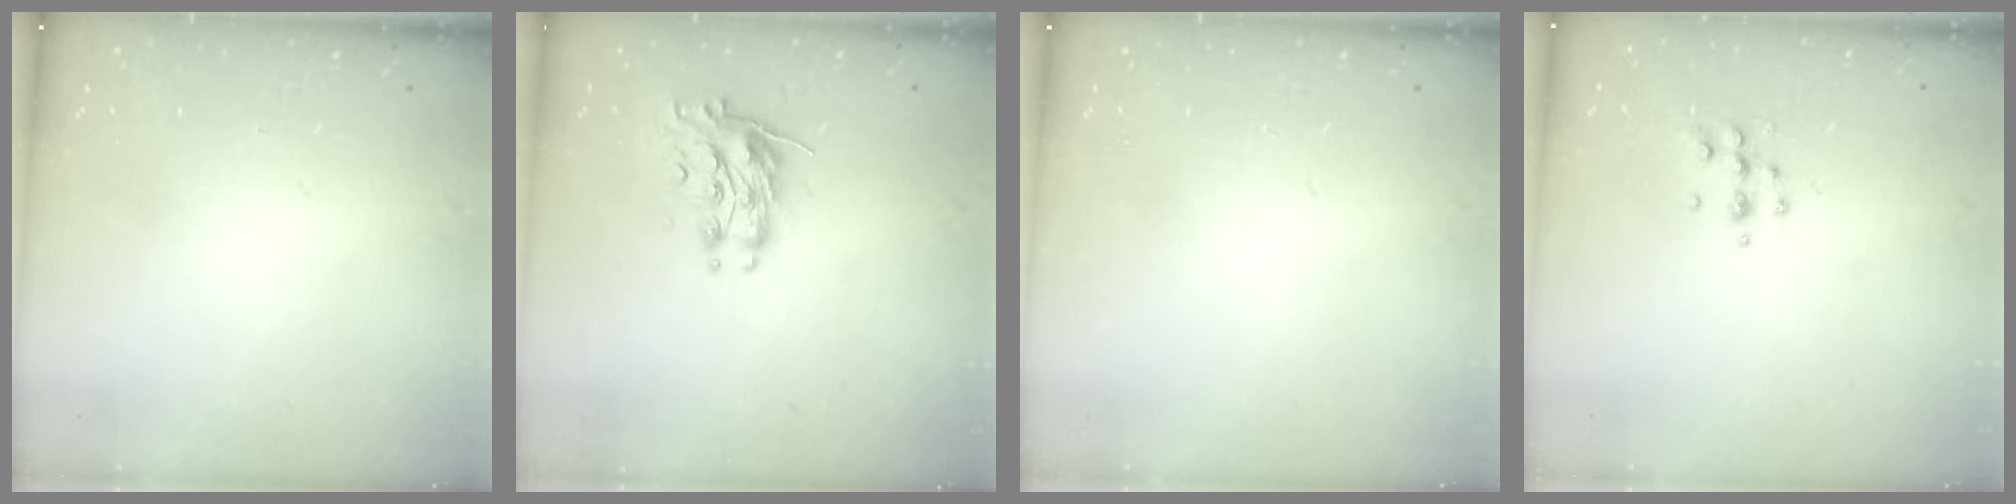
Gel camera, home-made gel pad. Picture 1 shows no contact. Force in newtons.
{"total": 10.4, "press": 10.4, "slide": 0.5}
{"total": 0.0}
{"total": 4.8, "press": 4.7, "slide": 0.5}